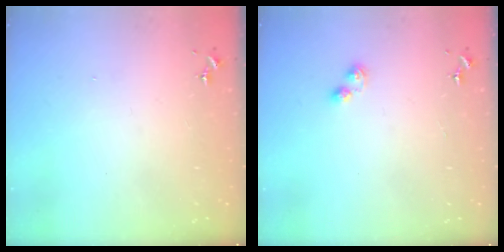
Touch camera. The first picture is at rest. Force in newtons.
{"total": 4.6, "press": 4.6, "slide": 0.7}